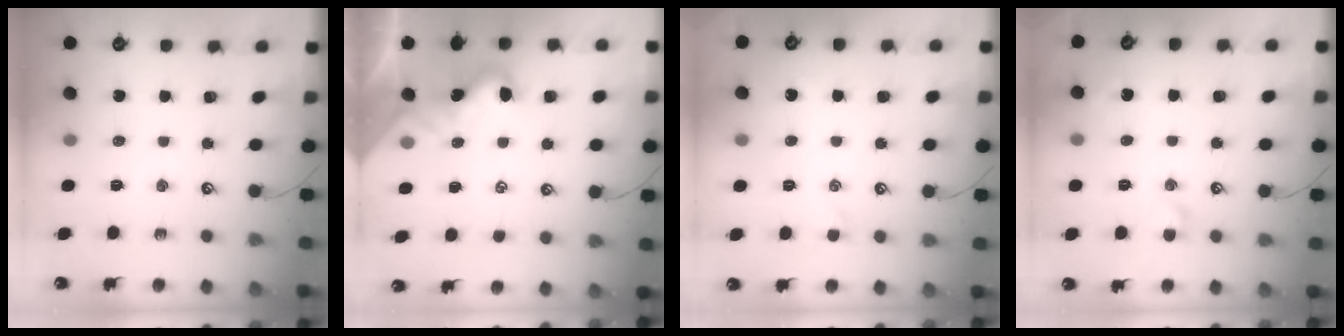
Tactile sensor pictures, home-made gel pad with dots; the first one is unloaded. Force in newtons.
{"total": 1.7, "press": 1.6, "slide": 0.4}
{"total": 2.0, "press": 2.0, "slide": 0.4}
{"total": 4.5, "press": 4.4, "slide": 0.9}